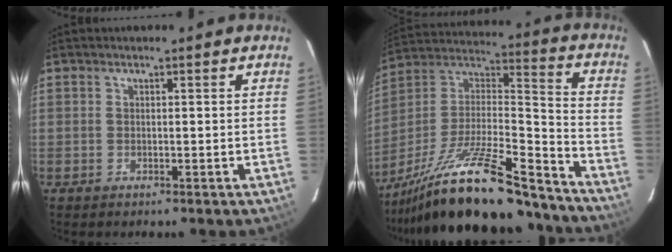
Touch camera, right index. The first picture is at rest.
{"total": 27.8, "force": [-21.5, 6.2, 16.5], "torque": [-0.293, -0.015, -0.340]}